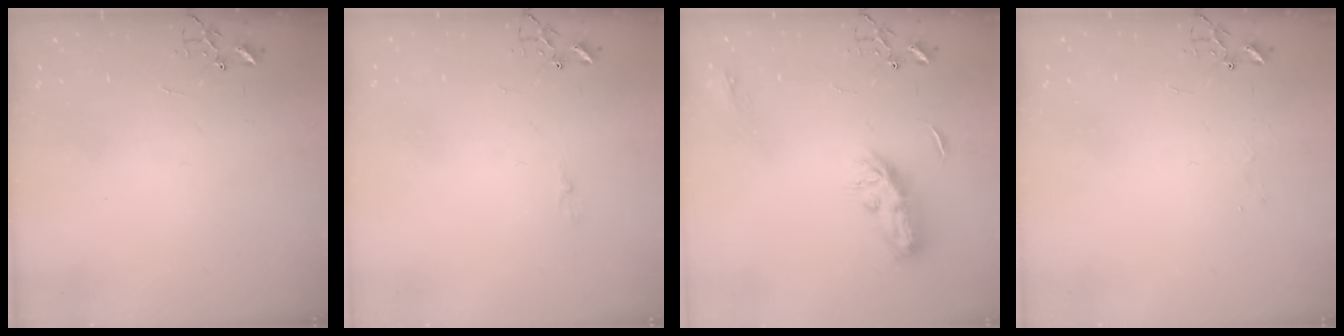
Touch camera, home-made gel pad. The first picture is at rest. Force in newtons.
{"total": 3.4, "press": 3.4, "slide": 0.5}
{"total": 8.7, "press": 8.7, "slide": 0.4}
{"total": 3.8, "press": 3.8, "slide": 0.4}